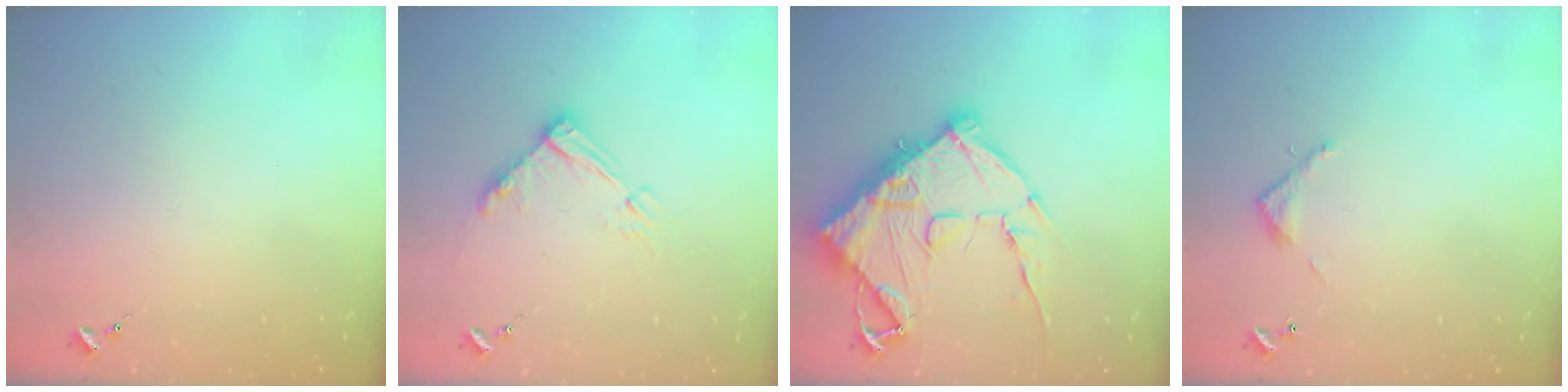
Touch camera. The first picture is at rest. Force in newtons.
{"total": 9.8, "press": 9.8, "slide": 1.0}
{"total": 20.9, "press": 20.8, "slide": 2.3}
{"total": 3.2, "press": 3.2, "slide": 0.2}